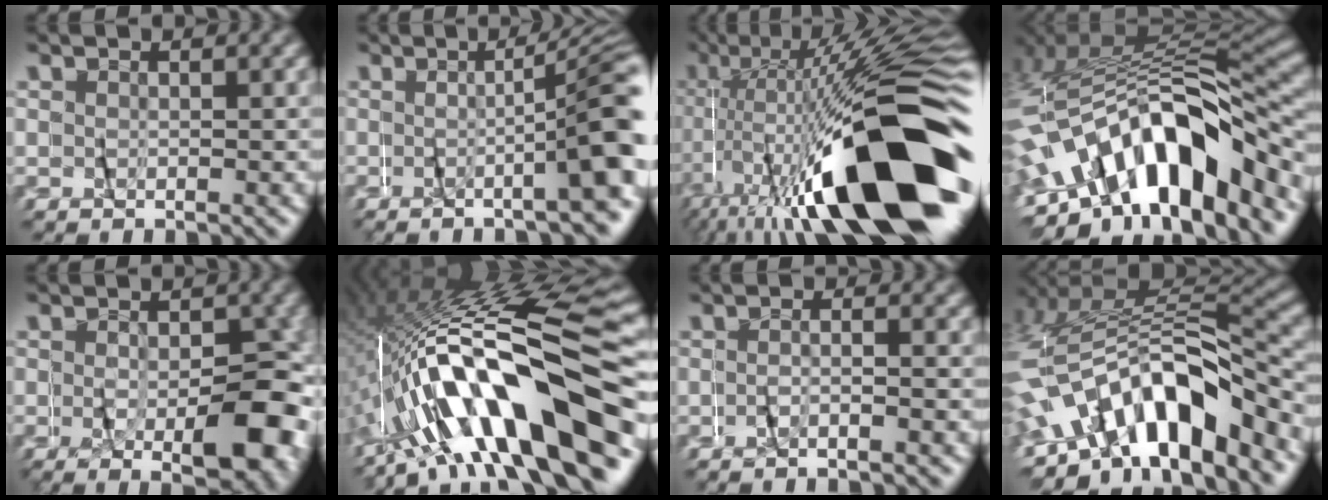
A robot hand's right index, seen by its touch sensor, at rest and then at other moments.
{"total": 6.3, "force": [-2.9, -1.3, 5.4], "torque": [-0.044, 0.013, -0.044]}
{"total": 17.7, "force": [-6.3, 3.0, 16.3], "torque": [-0.237, 0.019, -0.092]}
{"total": 10.7, "force": [-5.2, 5.0, 7.9], "torque": [-0.154, -0.002, -0.075]}
{"total": 7.0, "force": [-3.2, 2.5, 5.6], "torque": [-0.059, -0.029, -0.040]}
{"total": 14.4, "force": [-4.0, 4.2, 13.1], "torque": [-0.249, 0.015, -0.053]}
{"total": 2.3, "force": [-2.1, -0.9, 0.0], "torque": [0.003, 0.014, -0.048]}
{"total": 9.3, "force": [-4.3, 5.1, 6.5], "torque": [-0.136, -0.003, -0.066]}